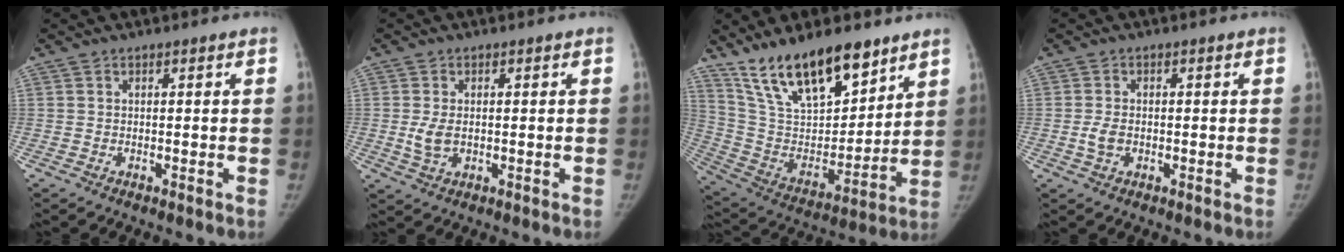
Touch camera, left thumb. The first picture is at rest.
{"total": 4.0, "force": [-0.2, 2.6, 3.0], "torque": [-0.059, -0.002, 0.000]}
{"total": 21.0, "force": [14.9, 8.5, 12.2], "torque": [-0.165, -0.065, 0.273]}
{"total": 3.0, "force": [-0.5, 2.1, 2.1], "torque": [-0.039, 0.006, -0.010]}